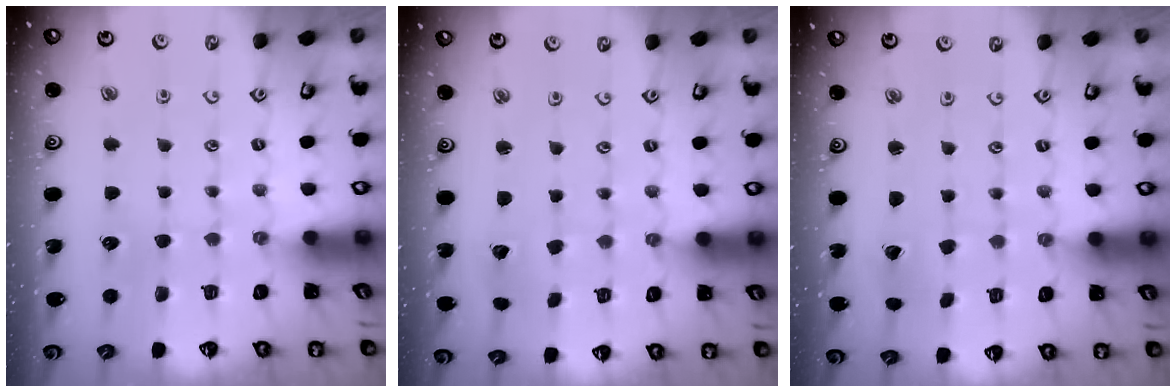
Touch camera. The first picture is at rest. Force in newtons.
{"total": 1.7, "press": 1.7, "slide": 0.1}
{"total": 0.7, "press": 0.7, "slide": 0.1}